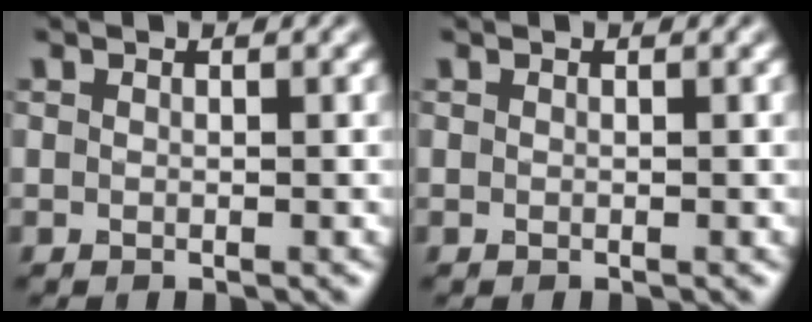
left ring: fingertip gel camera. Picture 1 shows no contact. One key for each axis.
{"total": 0.0}